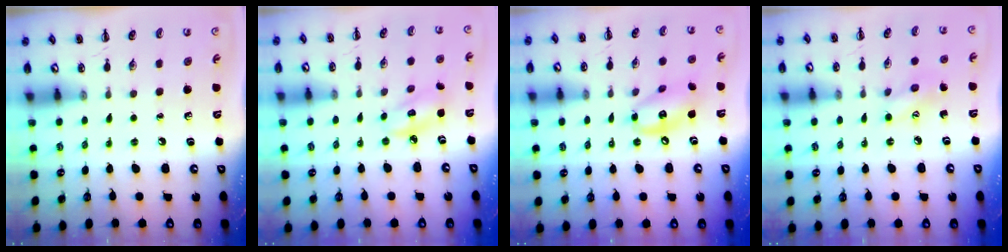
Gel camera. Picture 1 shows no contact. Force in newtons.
{"total": 3.8, "press": 3.8, "slide": 0.5}
{"total": 13.2, "press": 12.8, "slide": 2.9}
{"total": 6.5, "press": 6.4, "slide": 1.2}